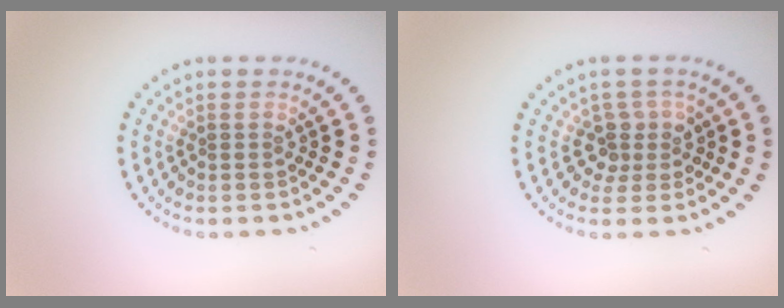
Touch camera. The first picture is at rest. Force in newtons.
{"total": 2.5, "press": 2.0, "slide": 1.6}